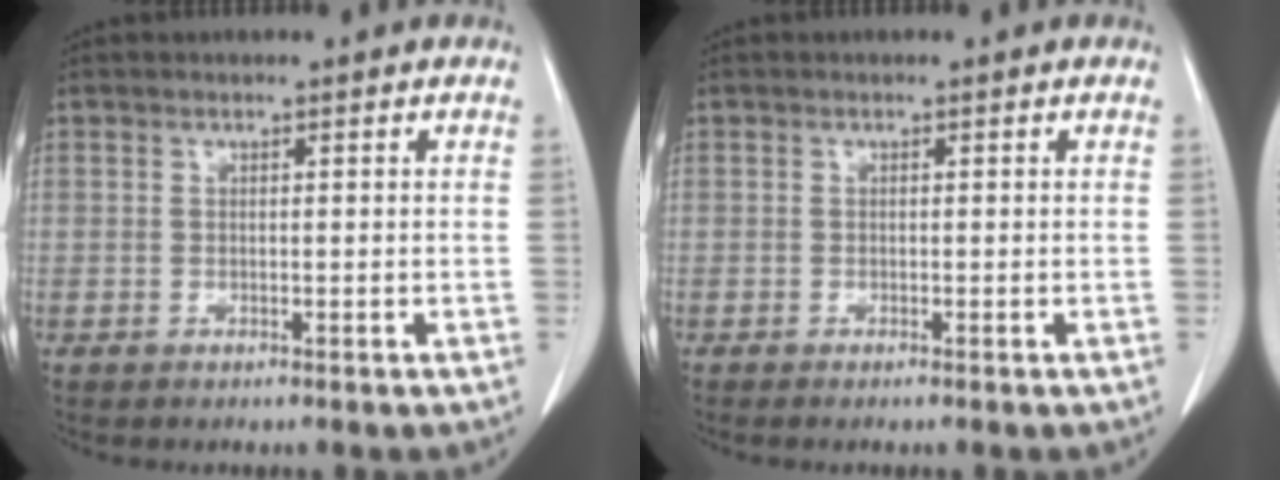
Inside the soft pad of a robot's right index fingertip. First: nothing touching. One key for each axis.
{"total": 0.6, "fx": -0.5, "fy": -0.1, "fz": 0.3, "tx": -0.006, "ty": -0.001, "tz": -0.009}